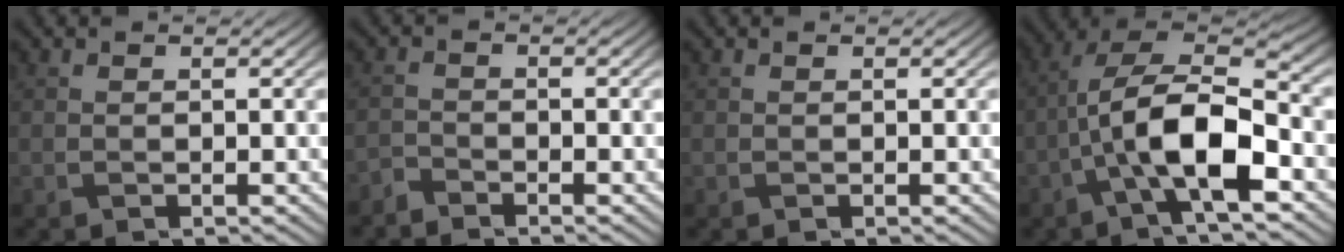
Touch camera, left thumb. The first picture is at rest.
{"total": 2.0, "force": [-2.0, 0.2, 0.3], "torque": [-0.008, -0.006, -0.049]}
{"total": 0.0}
{"total": 11.7, "force": [-3.9, 4.3, 10.1], "torque": [-0.191, 0.007, -0.079]}